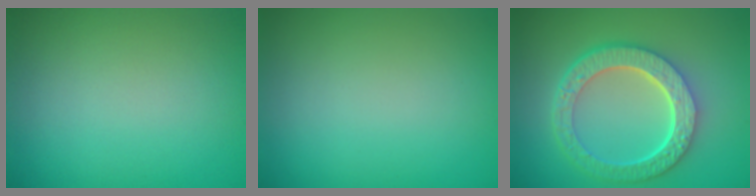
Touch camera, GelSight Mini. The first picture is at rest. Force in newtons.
{"total": 0.0}
{"total": 6.8, "press": 5.0, "slide": 4.6}